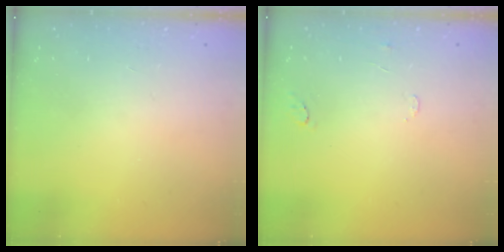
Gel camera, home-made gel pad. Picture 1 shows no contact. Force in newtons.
{"total": 5.0, "press": 5.0, "slide": 0.5}